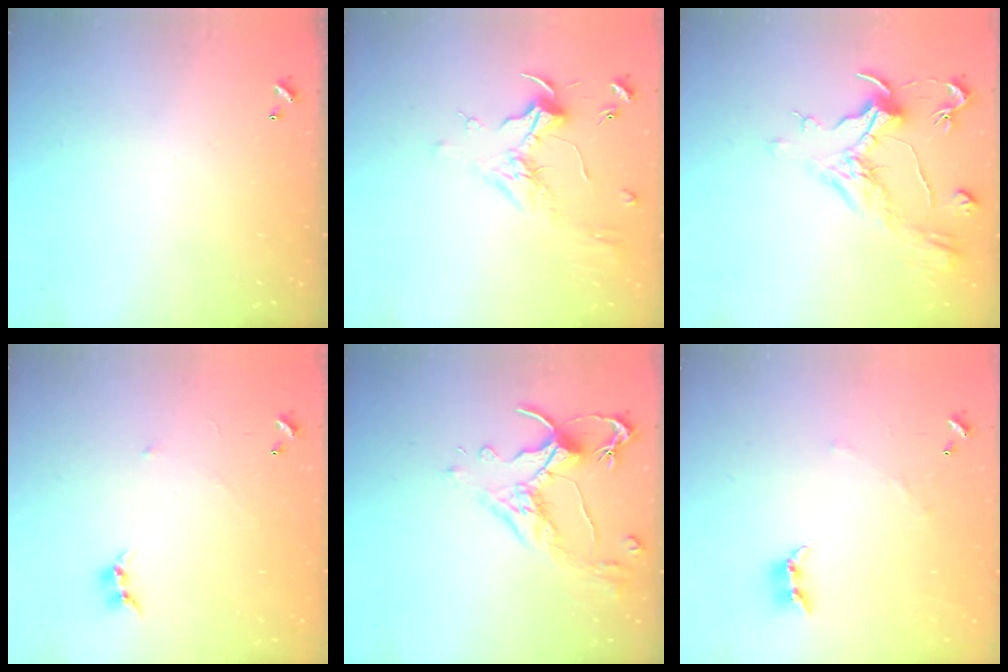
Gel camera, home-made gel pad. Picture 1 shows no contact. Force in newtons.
{"total": 1.8, "press": 1.7, "slide": 0.7}
{"total": 1.1, "press": 0.1, "slide": 1.1}
{"total": 5.3, "press": 5.3, "slide": 0.8}
{"total": 2.5, "press": 2.1, "slide": 1.2}
{"total": 3.9, "press": 3.9, "slide": 0.2}